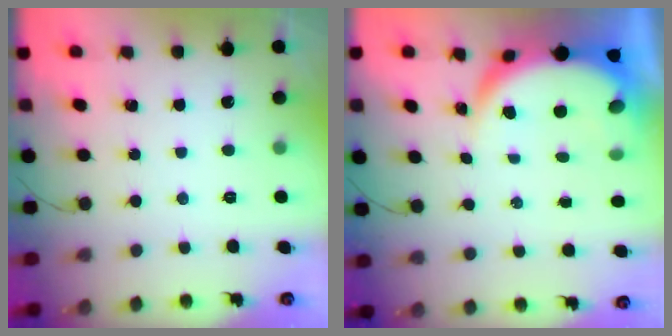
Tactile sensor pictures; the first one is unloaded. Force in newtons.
{"total": 7.8, "press": 7.7, "slide": 1.0}